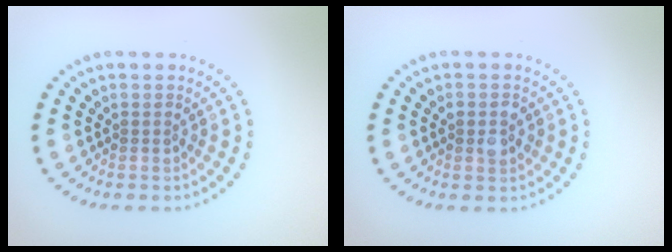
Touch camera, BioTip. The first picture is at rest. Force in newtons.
{"total": 2.3, "press": 2.3, "slide": 0.1}